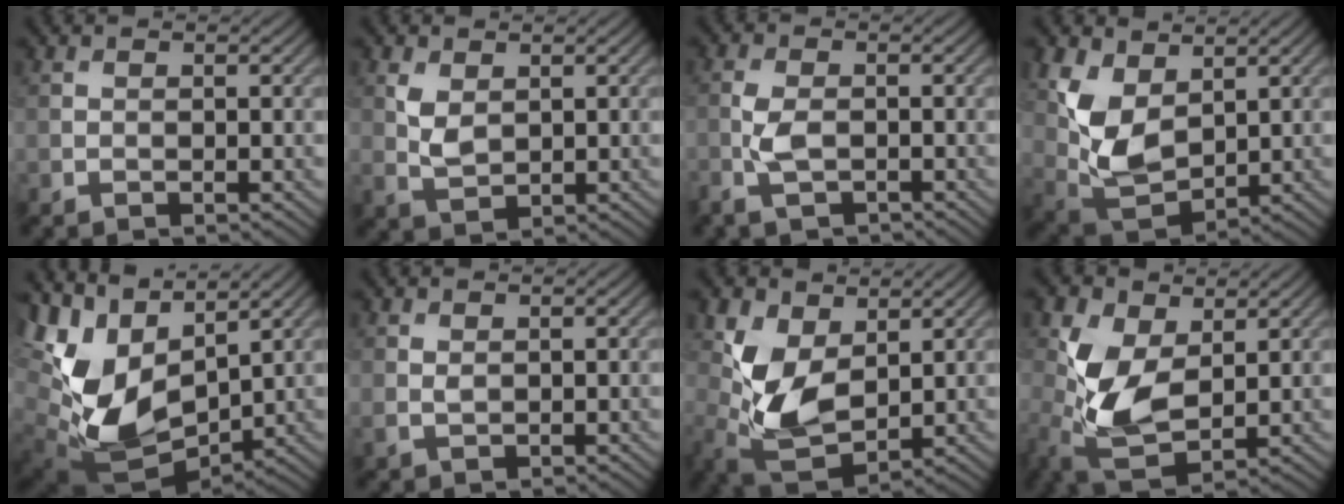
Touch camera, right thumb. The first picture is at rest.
{"total": 3.2, "force": [1.0, 2.0, 2.3], "torque": [-0.057, -0.003, 0.024]}
{"total": 3.8, "force": [-1.5, 2.1, 2.8], "torque": [-0.076, -0.005, -0.035]}
{"total": 9.2, "force": [3.5, 5.4, 6.5], "torque": [-0.170, -0.001, 0.073]}
{"total": 13.0, "force": [2.9, 8.2, 9.7], "torque": [-0.238, -0.008, 0.060]}
{"total": 1.2, "force": [0.4, 0.7, 0.8], "torque": [-0.023, -0.003, 0.013]}
{"total": 9.0, "force": [1.8, 5.3, 7.0], "torque": [-0.186, -0.003, 0.032]}
{"total": 10.0, "force": [0.7, 6.1, 7.9], "torque": [-0.217, 0.000, 0.012]}